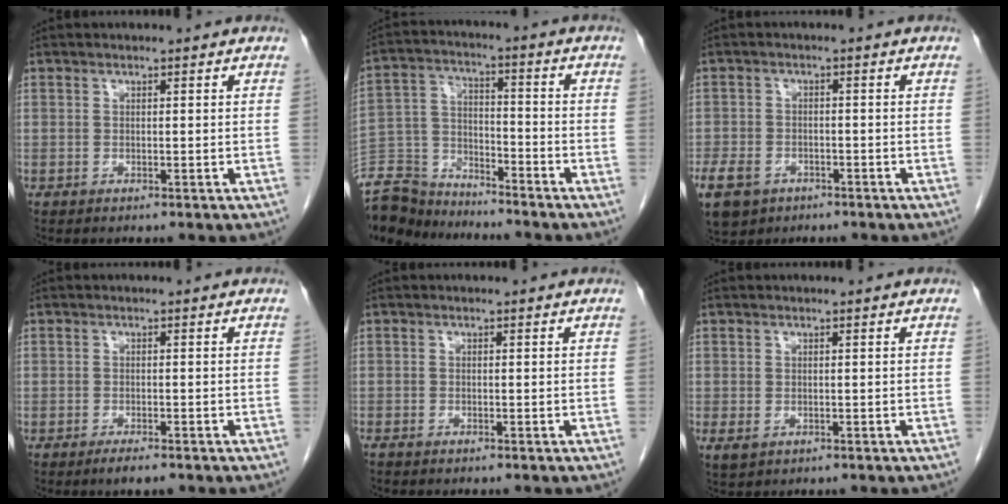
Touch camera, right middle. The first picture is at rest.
{"total": 11.6, "force": [-11.1, 3.1, 1.5], "torque": [-0.030, 0.015, -0.210]}
{"total": 11.3, "force": [-6.1, 8.3, 4.7], "torque": [-0.138, -0.004, -0.091]}
{"total": 2.2, "force": [-1.6, 0.4, 1.4], "torque": [-0.029, -0.004, -0.024]}
{"total": 0.8, "force": [-0.7, 0.1, 0.3], "torque": [-0.008, 0.000, -0.013]}
{"total": 2.0, "force": [-0.5, 1.4, 1.3], "torque": [-0.027, -0.004, 0.002]}